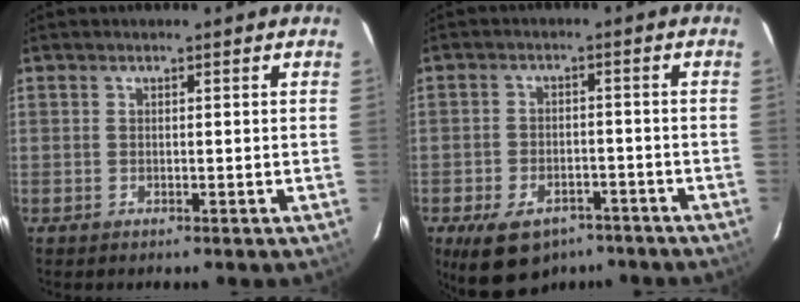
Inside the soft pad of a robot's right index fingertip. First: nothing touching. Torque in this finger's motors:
{"motor_torque": [1.01, -1.12, 0.51, 0.06]}